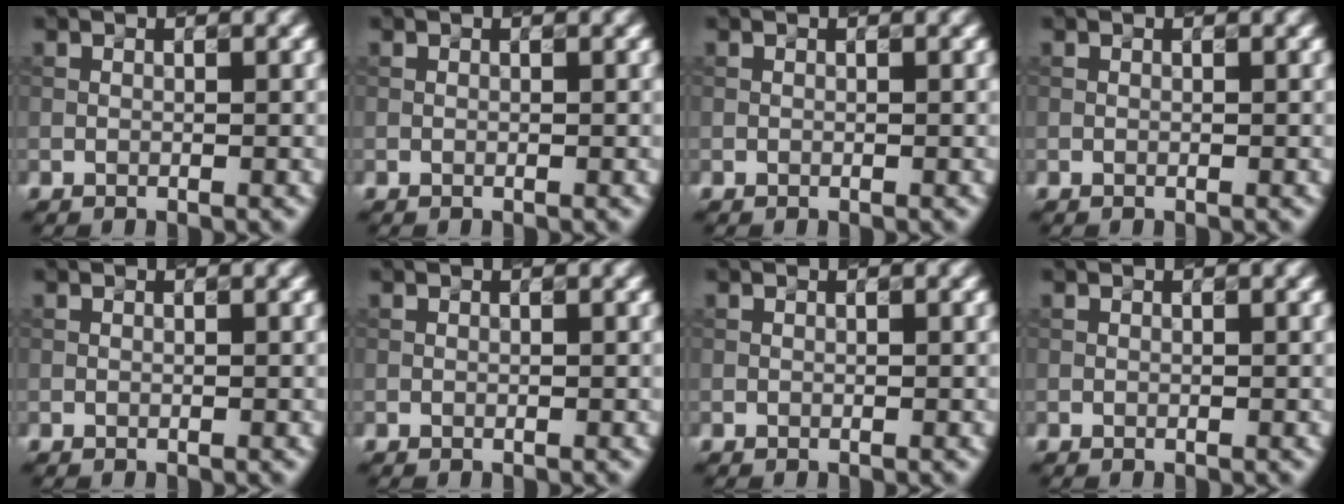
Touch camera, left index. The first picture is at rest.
{"total": 0.0}
{"total": 0.0}
{"total": 0.0}
{"total": 0.0}
{"total": 0.0}
{"total": 0.0}
{"total": 0.0}